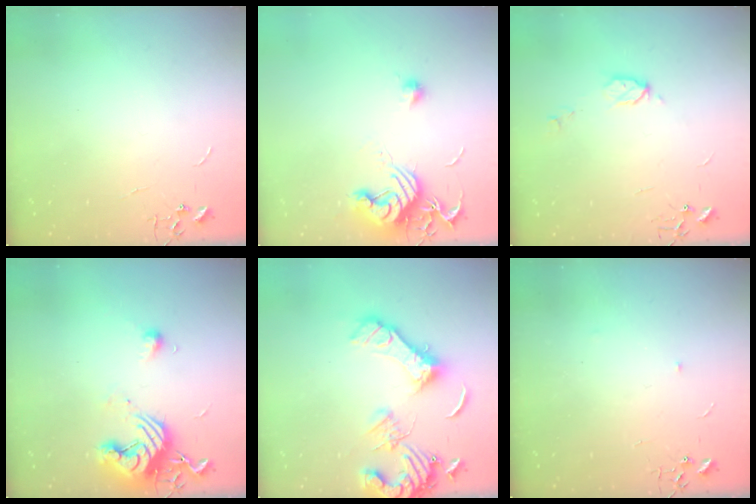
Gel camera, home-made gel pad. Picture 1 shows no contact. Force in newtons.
{"total": 13.6, "press": 13.6, "slide": 0.8}
{"total": 6.3, "press": 6.2, "slide": 0.9}
{"total": 13.5, "press": 13.5, "slide": 1.3}
{"total": 16.9, "press": 16.8, "slide": 2.3}
{"total": 2.8, "press": 2.8, "slide": 0.4}